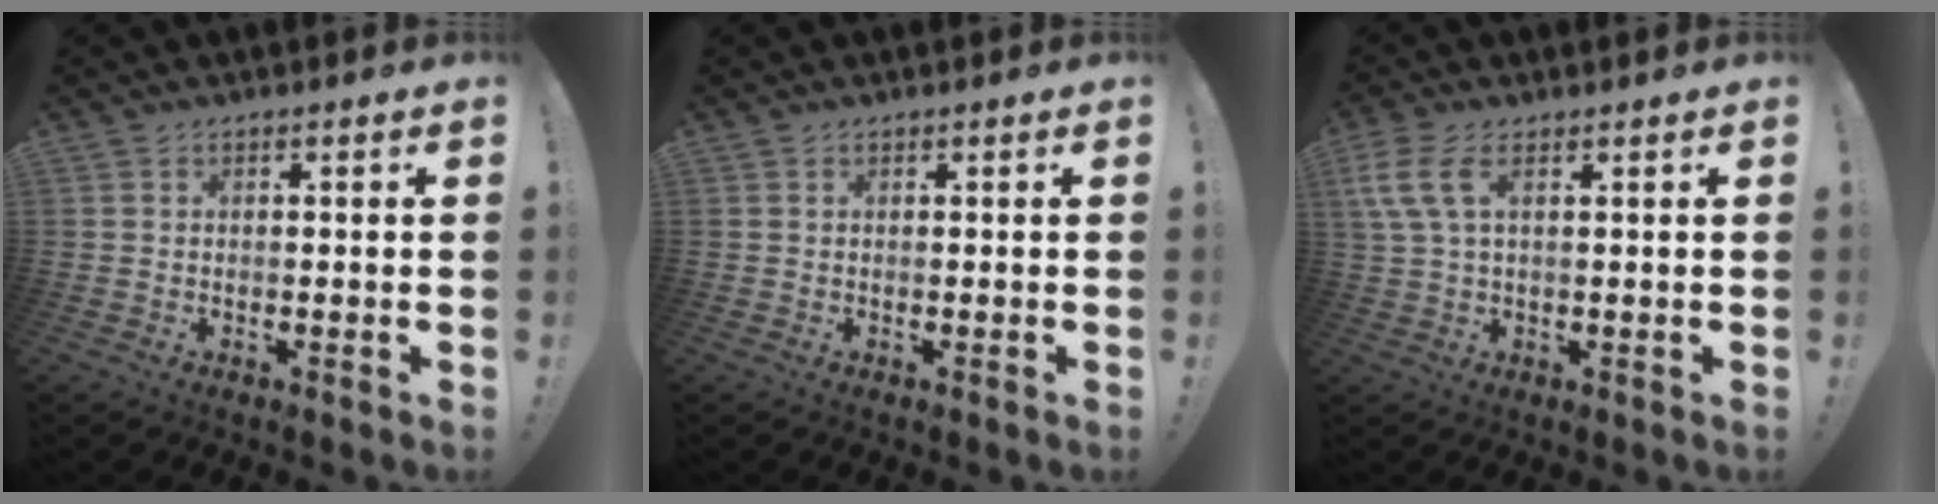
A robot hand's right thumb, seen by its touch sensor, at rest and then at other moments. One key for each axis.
{"total": 0.0}
{"total": 7.3, "fx": 2.8, "fy": 3.2, "fz": 6.0, "tx": -0.137, "ty": 0.004, "tz": 0.055}